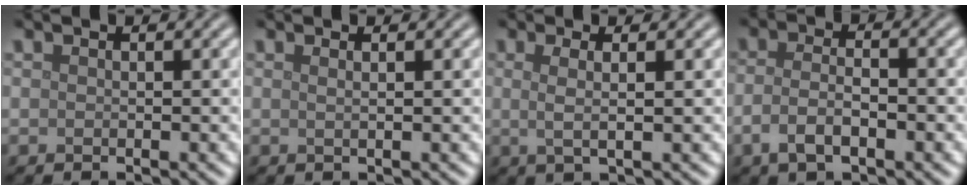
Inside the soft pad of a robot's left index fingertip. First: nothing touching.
{"total": 1.5, "force": [0.7, 0.6, 1.1], "torque": [-0.005, -0.001, -0.004]}
{"total": 2.5, "force": [0.4, 0.8, 2.4], "torque": [-0.042, -0.001, 0.003]}
{"total": 3.5, "force": [-1.4, 1.3, 2.9], "torque": [-0.059, 0.000, -0.031]}